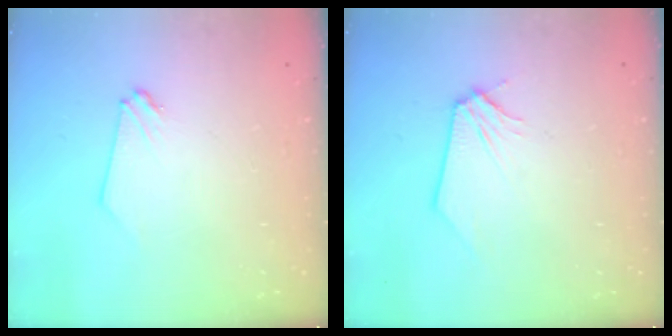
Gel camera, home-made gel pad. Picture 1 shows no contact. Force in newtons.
{"total": 0.0}